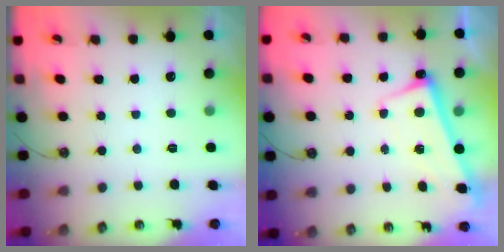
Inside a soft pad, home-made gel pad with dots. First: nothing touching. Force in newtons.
{"total": 2.6, "press": 2.5, "slide": 0.9}